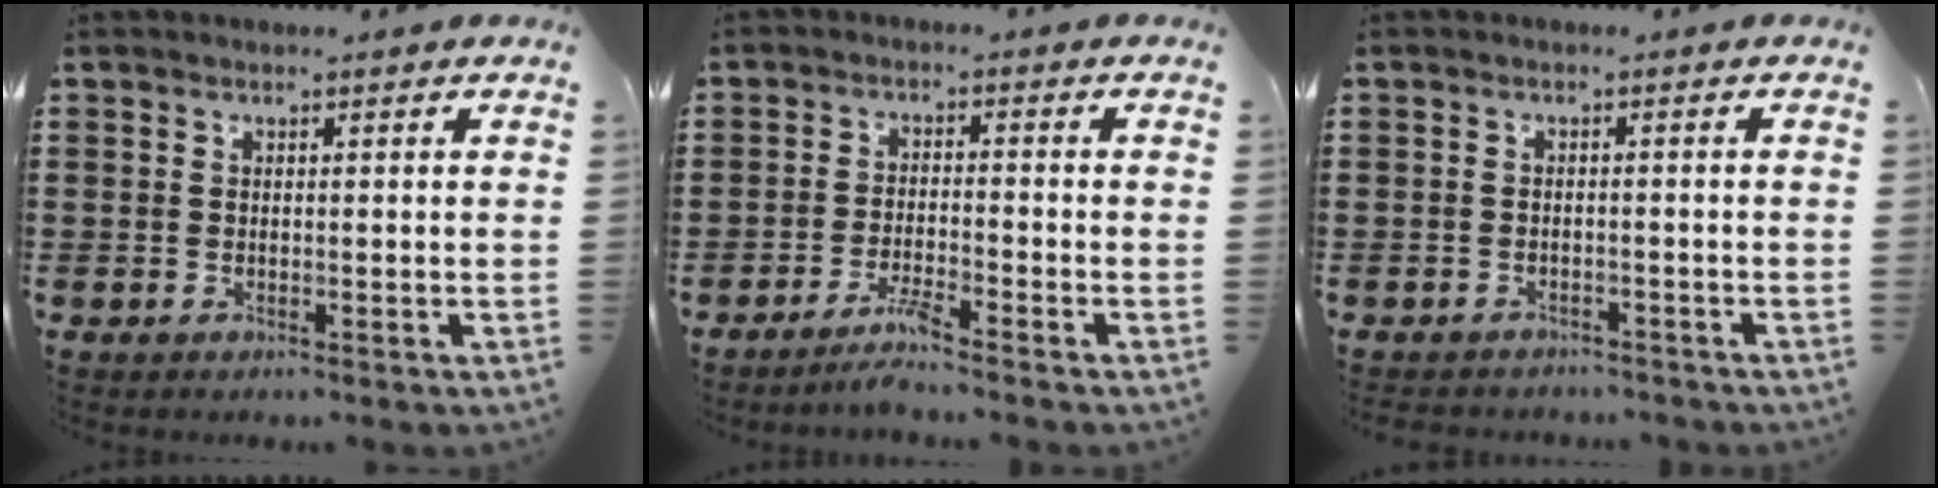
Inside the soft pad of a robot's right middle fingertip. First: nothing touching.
{"total": 3.3, "force": [-2.9, -0.2, 1.6], "torque": [-0.043, -0.004, -0.060]}
{"total": 1.5, "force": [-1.5, 0.2, -0.1], "torque": [-0.004, 0.000, -0.033]}